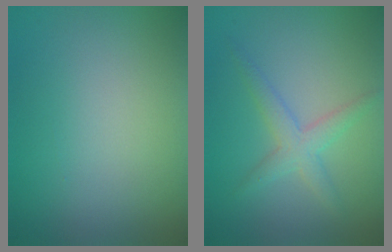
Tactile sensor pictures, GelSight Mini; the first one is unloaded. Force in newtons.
{"total": 2.6, "press": 2.6, "slide": 0.1}